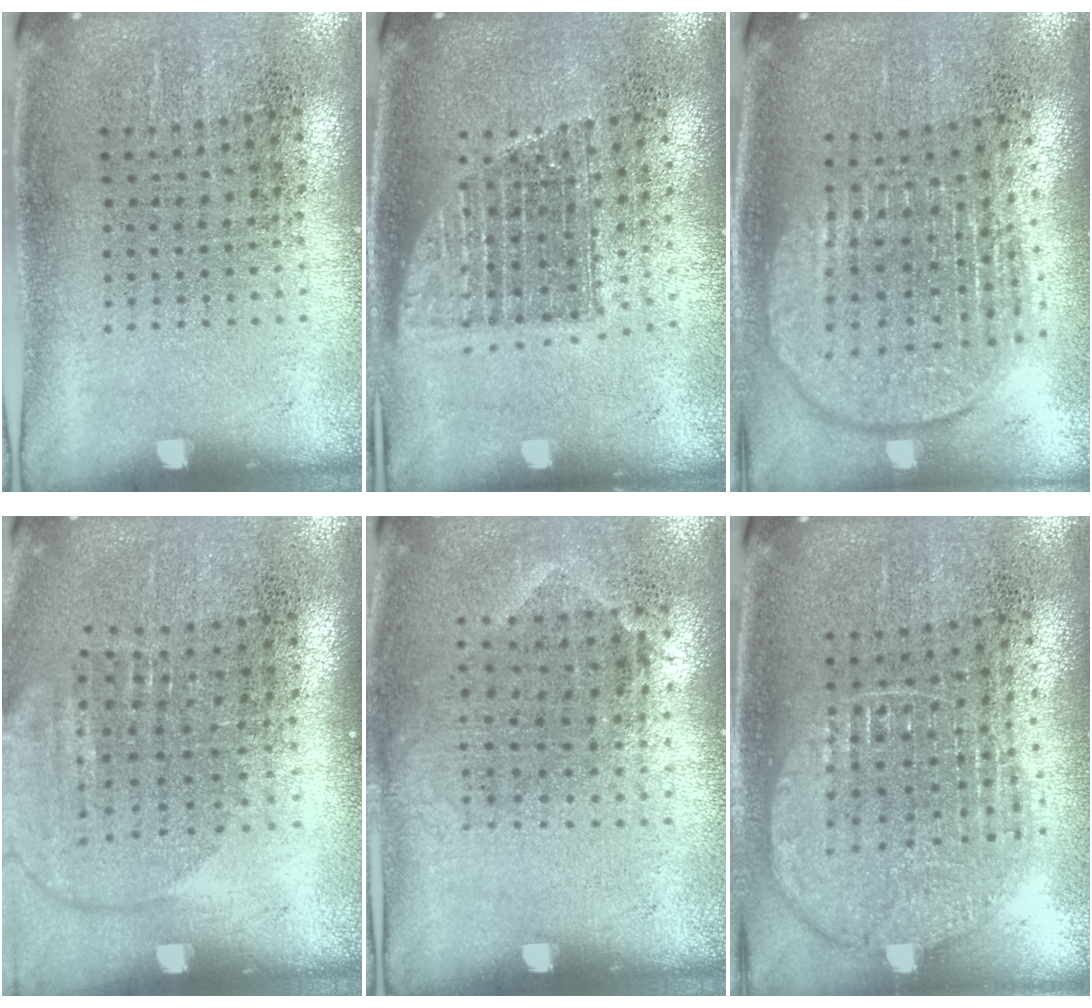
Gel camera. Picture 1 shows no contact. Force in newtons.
{"total": 1.2, "press": 1.0, "slide": 0.7}
{"total": 1.9, "press": 1.6, "slide": 1.0}
{"total": 1.5, "press": 1.3, "slide": 0.6}
{"total": 0.8, "press": 0.6, "slide": 0.5}
{"total": 1.1, "press": 1.1, "slide": 0.1}